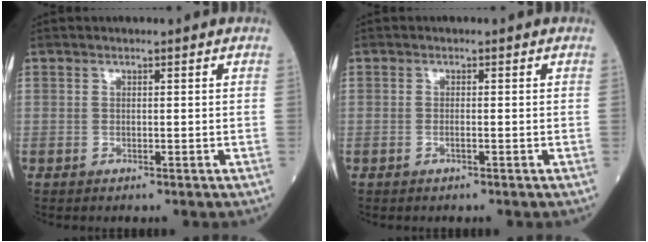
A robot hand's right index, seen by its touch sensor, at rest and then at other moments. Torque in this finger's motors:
{"motor_torque": [-0.02, -0.04, -0.05, 0.00]}